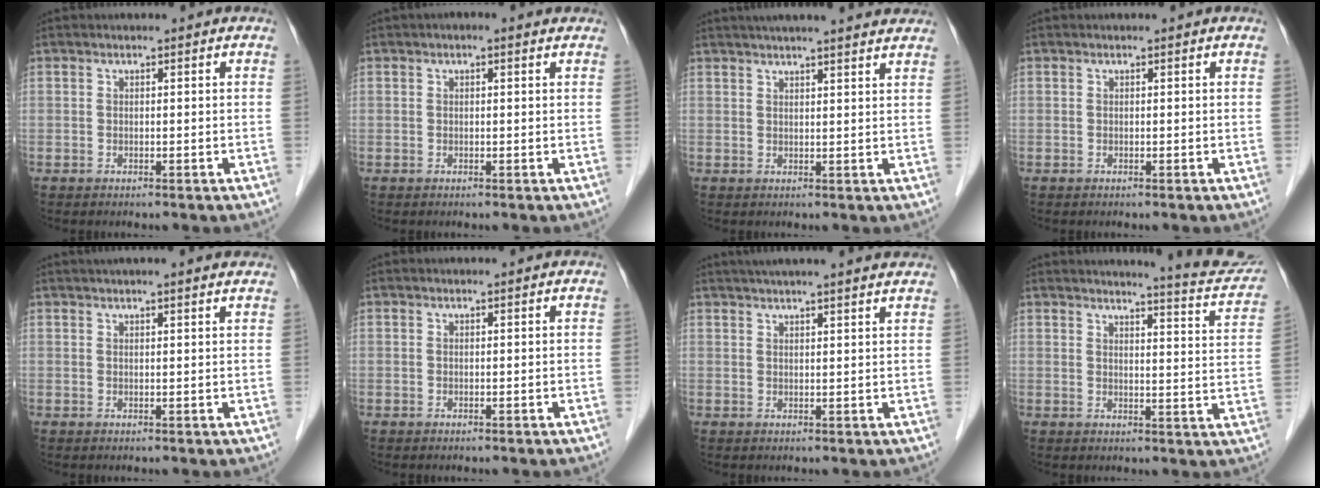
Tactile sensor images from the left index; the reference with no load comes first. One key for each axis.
{"total": 1.3, "fx": 0.6, "fy": 0.5, "fz": 1.0, "tx": -0.021, "ty": 0.014, "tz": 0.005}
{"total": 14.6, "fx": 13.1, "fy": 0.9, "fz": 6.4, "tx": -0.095, "ty": 0.030, "tz": 0.162}
{"total": 0.0}
{"total": 6.9, "fx": 6.0, "fy": 0.1, "fz": 3.4, "tx": -0.049, "ty": 0.029, "tz": 0.071}
{"total": 0.0}
{"total": 12.7, "fx": 11.1, "fy": 0.3, "fz": 6.1, "tx": -0.095, "ty": 0.033, "tz": 0.137}
{"total": 11.0, "fx": 10.6, "fy": 0.3, "fz": 2.8, "tx": -0.025, "ty": -0.046, "tz": 0.104}